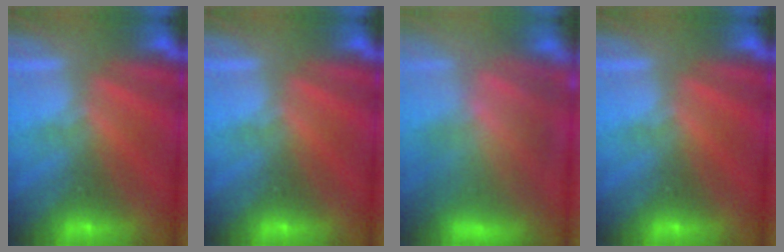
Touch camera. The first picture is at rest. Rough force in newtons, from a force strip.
{"total": 0.0}
{"total": 7.4}
{"total": 0.0}